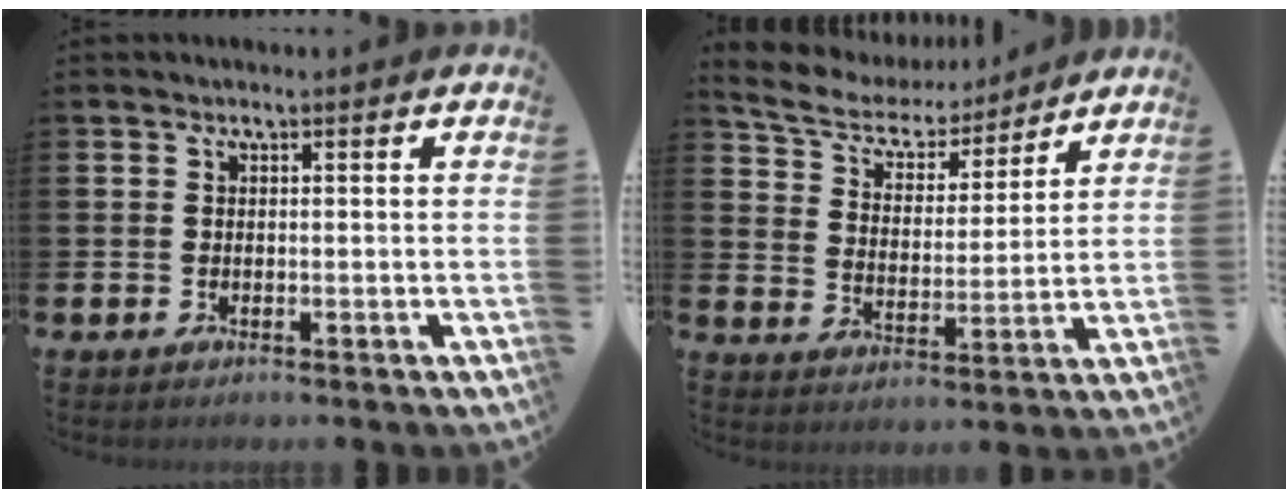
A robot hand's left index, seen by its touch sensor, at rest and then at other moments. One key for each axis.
{"total": 6.3, "fx": 5.9, "fy": 2.1, "fz": 0.9, "tx": -0.059, "ty": -0.041, "tz": 0.100}